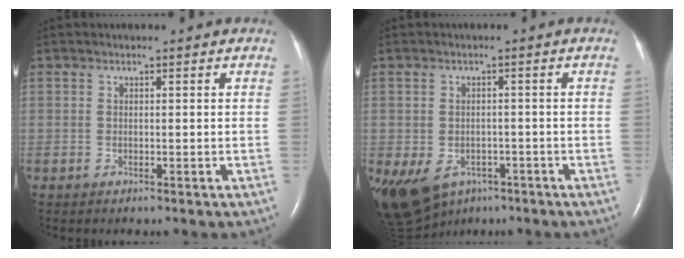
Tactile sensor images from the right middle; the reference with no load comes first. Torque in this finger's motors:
{"motor_torque": [1.07, -1.07, 0.33, 0.19]}